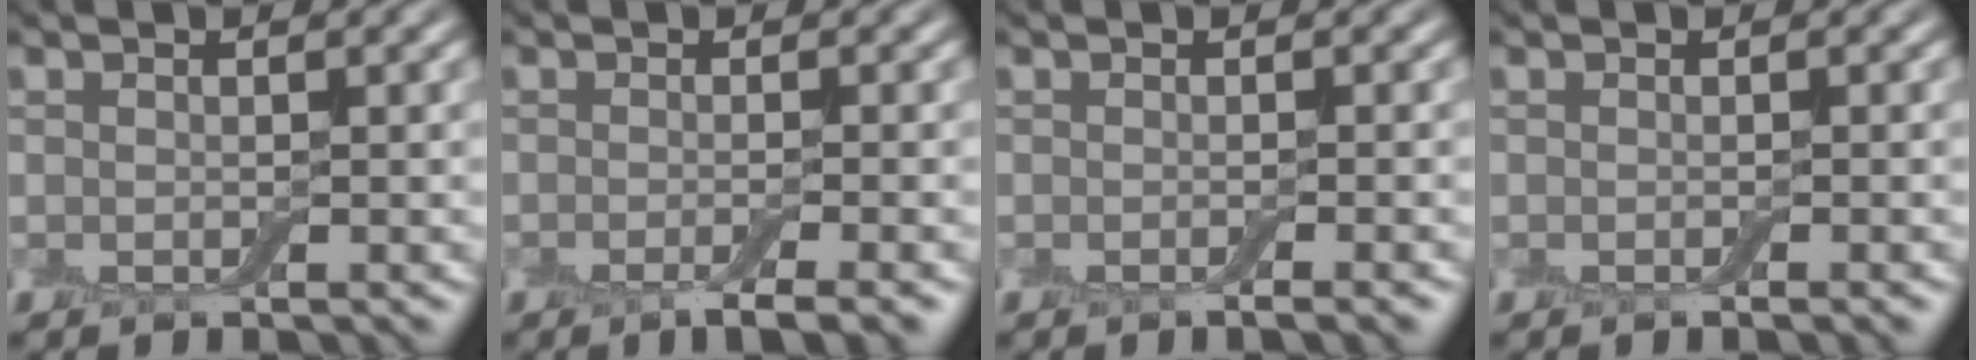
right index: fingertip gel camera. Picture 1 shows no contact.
{"total": 3.0, "force": [-1.6, 0.6, 2.4], "torque": [-0.029, -0.002, -0.032]}
{"total": 1.6, "force": [-0.7, 0.4, 1.4], "torque": [-0.009, 0.000, -0.011]}
{"total": 0.9, "force": [-0.4, 0.2, 0.8], "torque": [-0.006, -0.001, -0.008]}